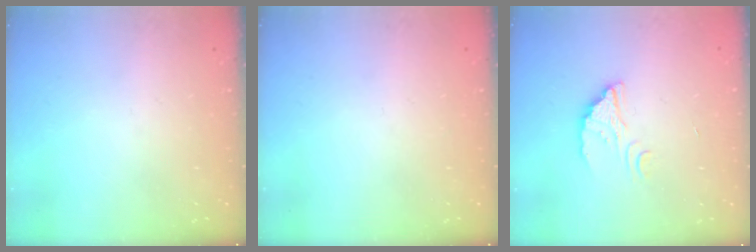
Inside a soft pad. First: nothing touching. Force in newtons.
{"total": 0.0}
{"total": 2.9, "press": 2.9, "slide": 0.1}